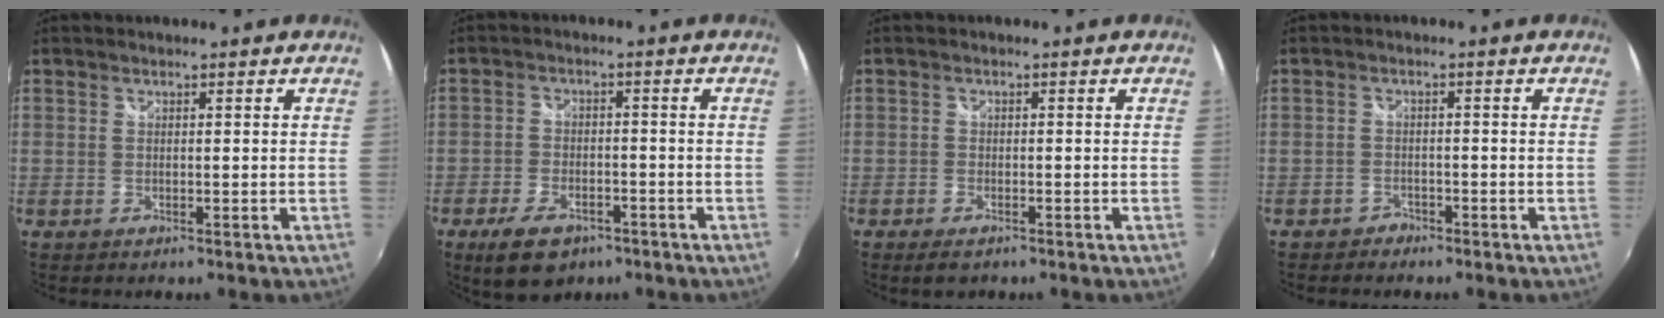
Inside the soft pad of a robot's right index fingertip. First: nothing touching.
{"total": 9.4, "force": [-6.0, 5.1, 5.1], "torque": [-0.124, -0.008, -0.098]}
{"total": 3.0, "force": [-2.1, 1.5, 1.5], "torque": [-0.037, -0.008, -0.038]}
{"total": 2.6, "force": [-2.0, 1.7, 0.0], "torque": [-0.009, 0.006, -0.037]}